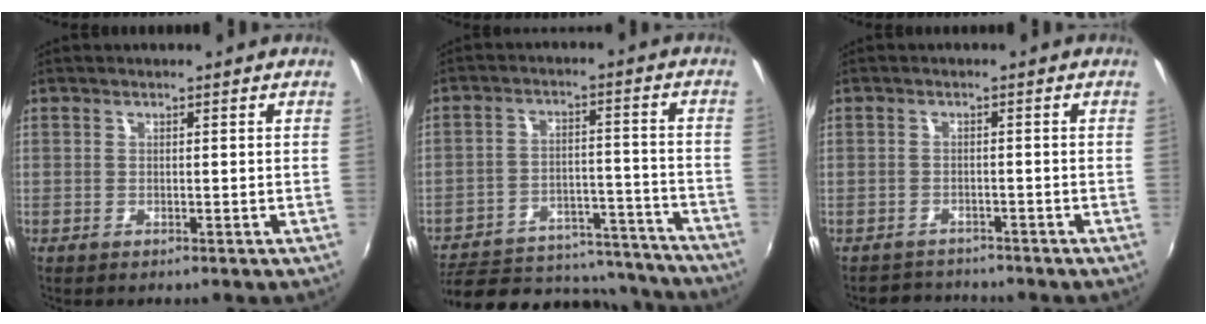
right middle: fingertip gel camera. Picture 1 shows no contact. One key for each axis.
{"total": 21.7, "fx": -17.8, "fy": 9.5, "fz": 7.9, "tx": -0.160, "ty": 0.023, "tz": -0.214}
{"total": 3.4, "fx": -3.0, "fy": 1.5, "fz": -0.3, "tx": -0.006, "ty": 0.009, "tz": -0.052}